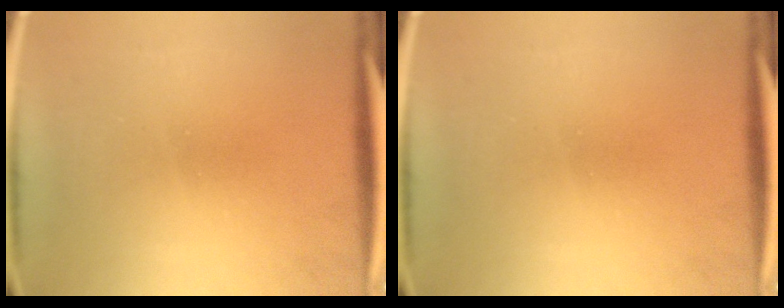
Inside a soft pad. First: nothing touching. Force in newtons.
{"total": 0.0}